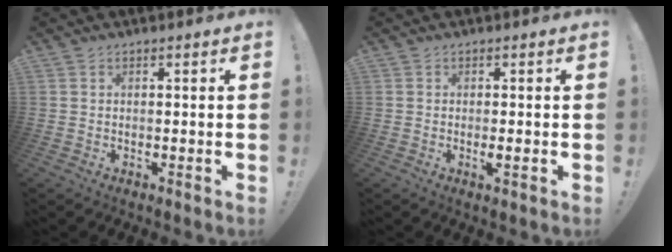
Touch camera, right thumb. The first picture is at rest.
{"total": 1.6, "force": [-0.1, 0.1, 1.6], "torque": [-0.023, -0.003, -0.004]}